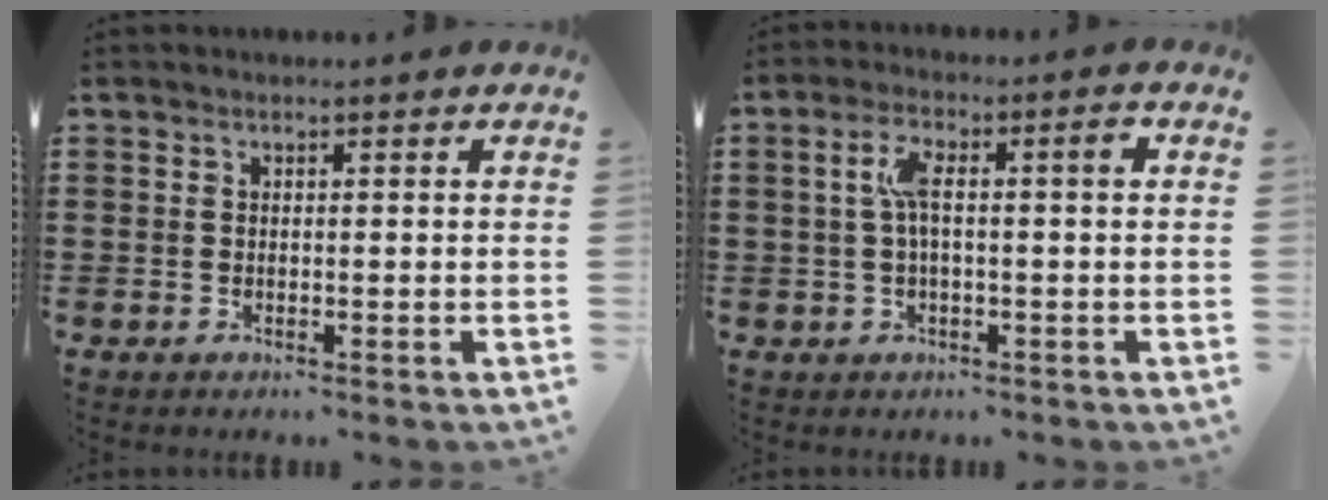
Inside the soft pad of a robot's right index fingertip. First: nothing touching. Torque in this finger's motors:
{"motor_torque": [0.28, -0.12, 0.25, 0.11]}